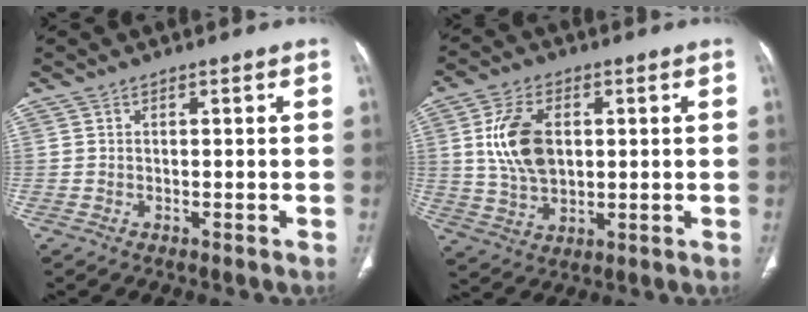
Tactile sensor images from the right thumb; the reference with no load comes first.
{"total": 11.5, "force": [2.0, 7.2, 8.8], "torque": [-0.162, -0.003, 0.043]}